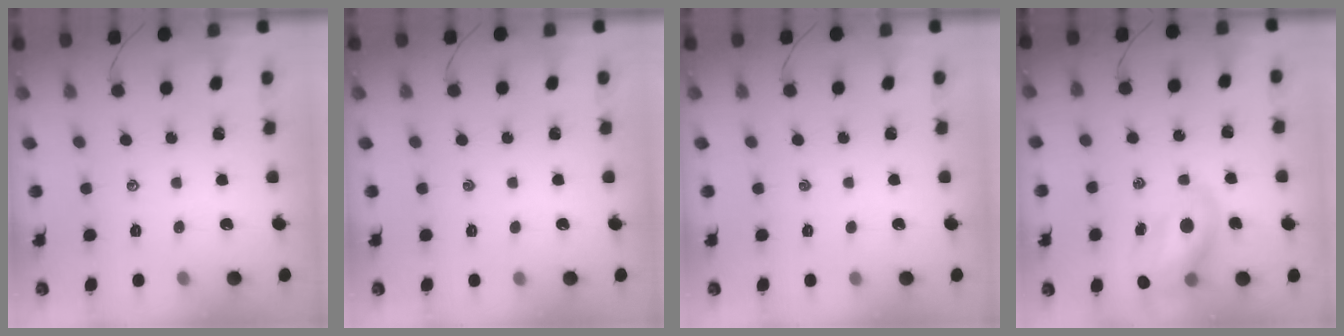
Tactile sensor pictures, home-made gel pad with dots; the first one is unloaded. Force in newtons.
{"total": 0.0}
{"total": 0.0}
{"total": 13.3, "press": 12.8, "slide": 3.8}